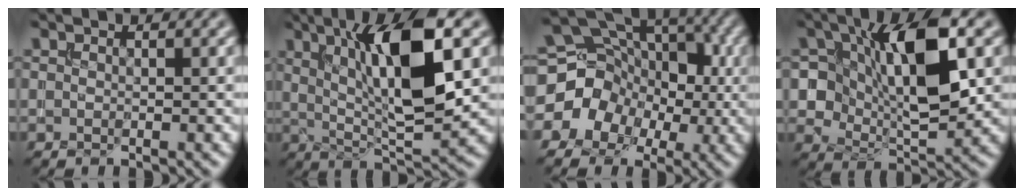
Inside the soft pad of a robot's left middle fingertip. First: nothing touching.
{"total": 10.6, "force": [3.0, 2.8, 9.7], "torque": [-0.154, 0.000, 0.052]}
{"total": 11.3, "force": [-1.9, 9.8, 5.4], "torque": [-0.081, 0.020, -0.056]}
{"total": 10.0, "force": [2.2, 5.2, 8.2], "torque": [-0.130, 0.006, 0.030]}